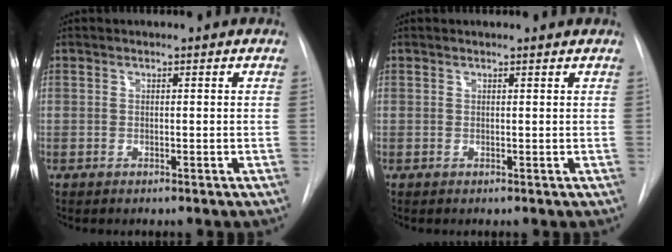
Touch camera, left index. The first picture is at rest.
{"total": 1.4, "force": [1.4, 0.0, 0.1], "torque": [-0.009, 0.003, 0.014]}